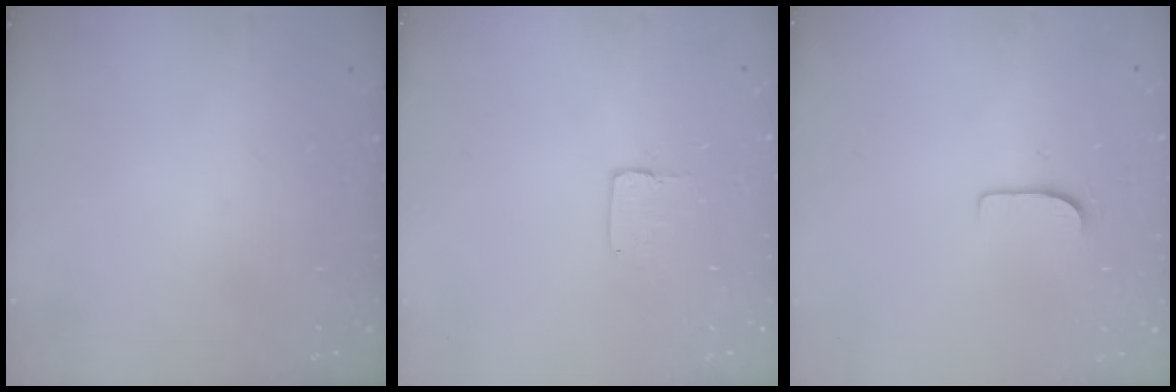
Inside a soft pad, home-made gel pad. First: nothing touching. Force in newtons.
{"total": 2.0, "press": 2.0, "slide": 0.0}
{"total": 5.9, "press": 5.8, "slide": 0.6}